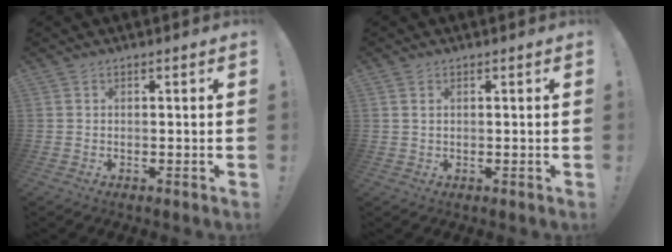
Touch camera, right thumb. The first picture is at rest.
{"total": 1.2, "force": [0.6, 0.6, 0.9], "torque": [-0.022, 0.004, 0.012]}